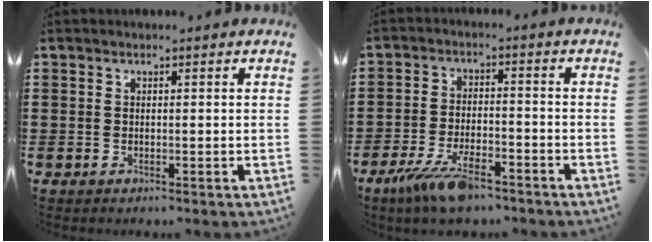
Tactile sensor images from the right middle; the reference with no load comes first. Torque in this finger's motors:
{"motor_torque": [0.75, 0.59, 0.19, 0.14]}